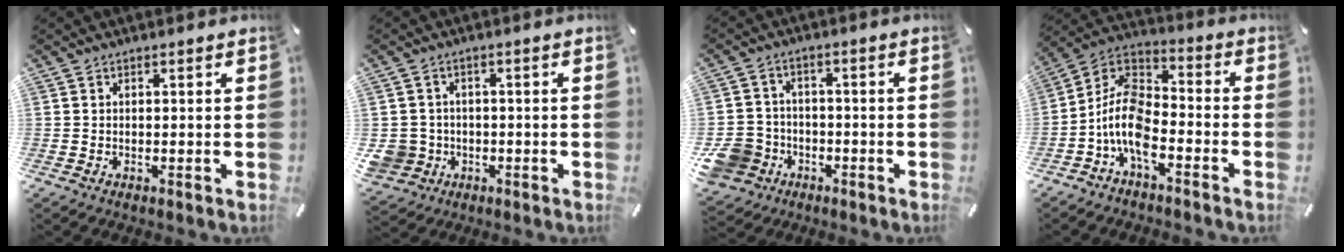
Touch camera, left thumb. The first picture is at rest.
{"total": 6.0, "force": [-1.4, 5.7, 1.2], "torque": [-0.038, 0.010, -0.025]}
{"total": 10.3, "force": [-4.3, 8.8, 3.1], "torque": [-0.083, 0.033, -0.078]}
{"total": 11.7, "force": [-6.1, 6.2, 7.7], "torque": [-0.171, 0.011, -0.120]}